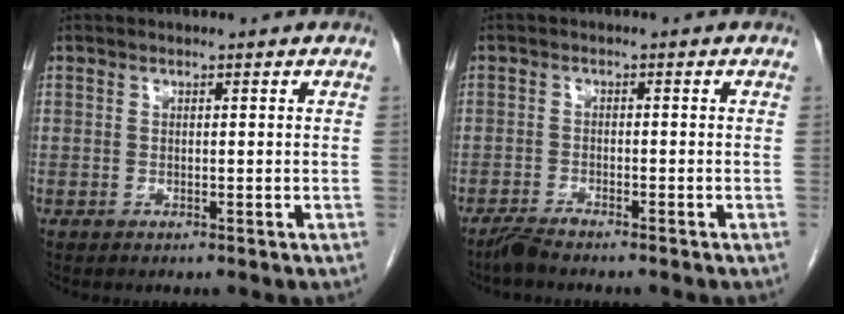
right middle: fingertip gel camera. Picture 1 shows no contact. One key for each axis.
{"total": 2.7, "fx": -2.4, "fy": 0.1, "fz": 1.1, "tx": -0.027, "ty": -0.006, "tz": -0.045}